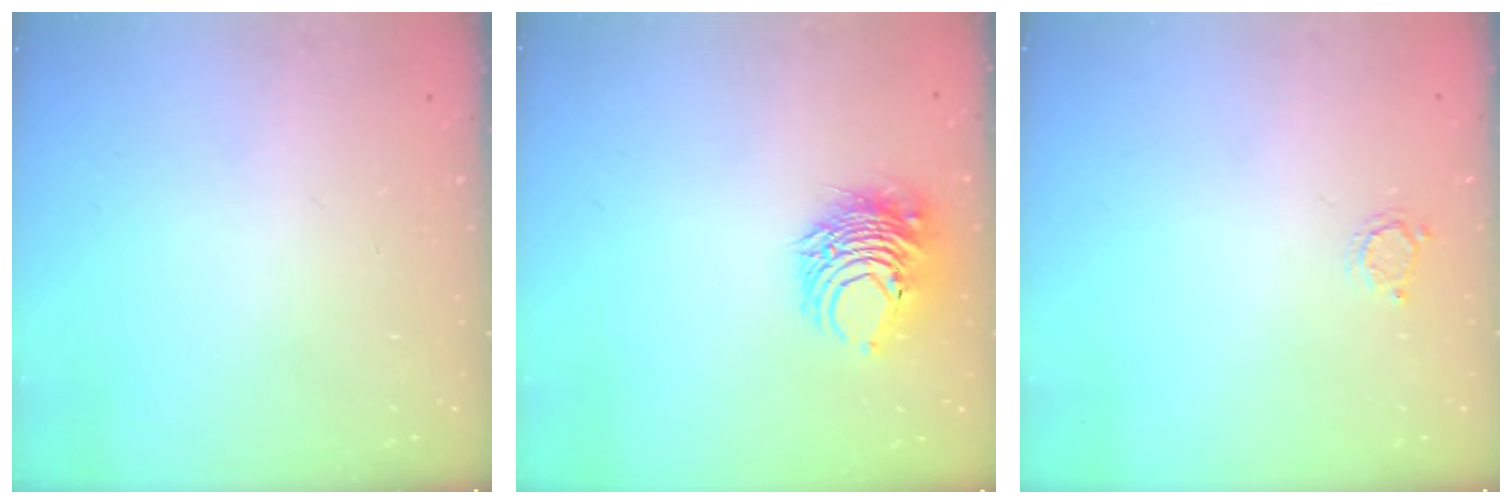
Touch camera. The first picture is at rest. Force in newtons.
{"total": 8.5, "press": 8.5, "slide": 0.3}
{"total": 2.6, "press": 2.6, "slide": 0.4}